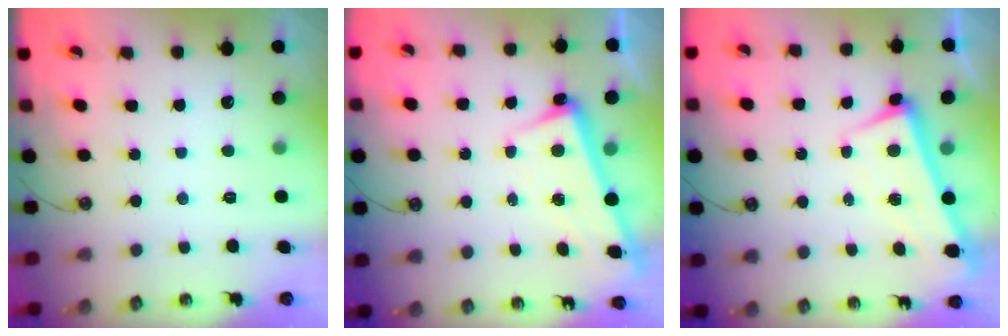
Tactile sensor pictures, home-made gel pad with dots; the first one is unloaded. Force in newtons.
{"total": 2.6, "press": 2.3, "slide": 1.2}
{"total": 1.9, "press": 1.3, "slide": 1.4}